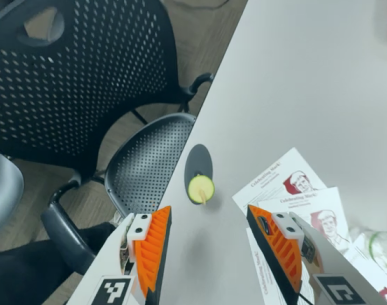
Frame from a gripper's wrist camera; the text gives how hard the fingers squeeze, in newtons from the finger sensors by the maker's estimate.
{"total": 0.0}